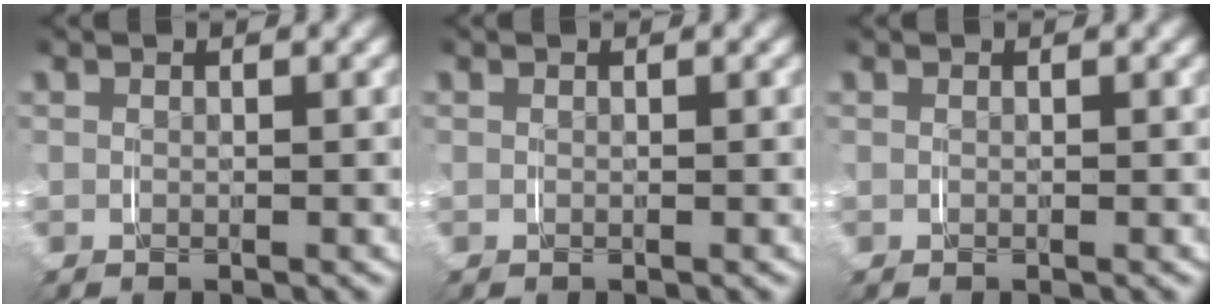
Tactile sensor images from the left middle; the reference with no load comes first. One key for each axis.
{"total": 0.0}
{"total": 0.0}